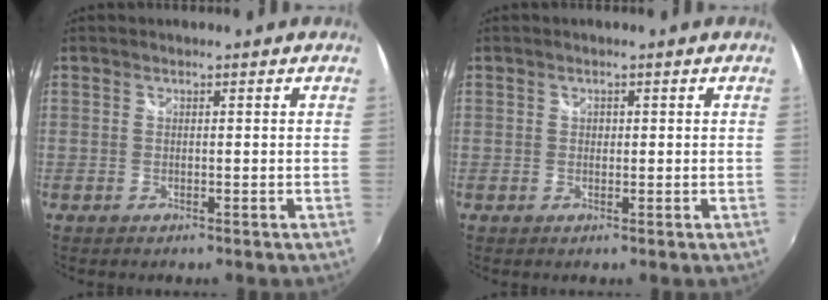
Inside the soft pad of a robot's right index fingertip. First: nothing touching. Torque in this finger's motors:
{"motor_torque": [0.21, 0.08, 0.17, 0.03]}